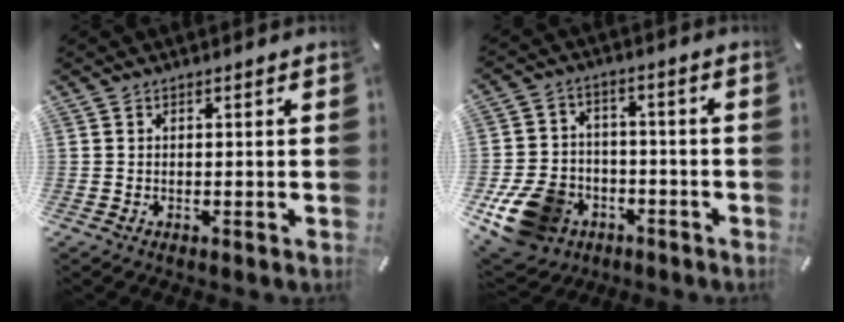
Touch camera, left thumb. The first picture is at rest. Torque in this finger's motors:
{"motor_torque": [1.27, 1.68, 0.31, 0.23, 0.18]}